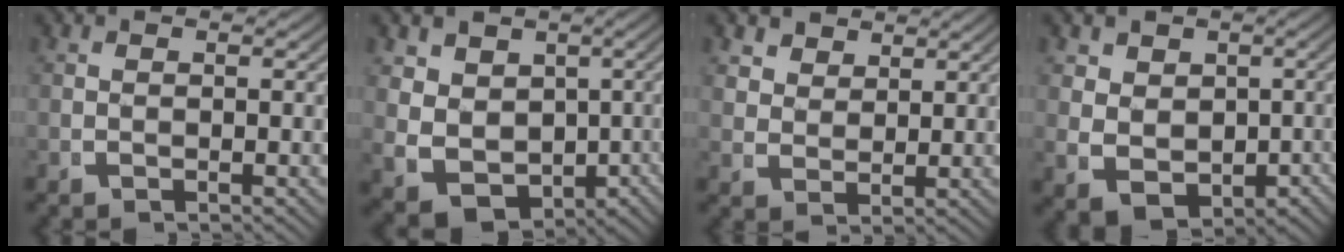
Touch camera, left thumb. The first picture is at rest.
{"total": 10.5, "force": [-2.9, 8.3, 5.7], "torque": [-0.145, -0.069, -0.016]}
{"total": 3.3, "force": [2.7, 1.6, 1.0], "torque": [-0.012, -0.001, 0.054]}
{"total": 7.3, "force": [-1.7, 6.0, 3.8], "torque": [-0.093, -0.051, -0.001]}